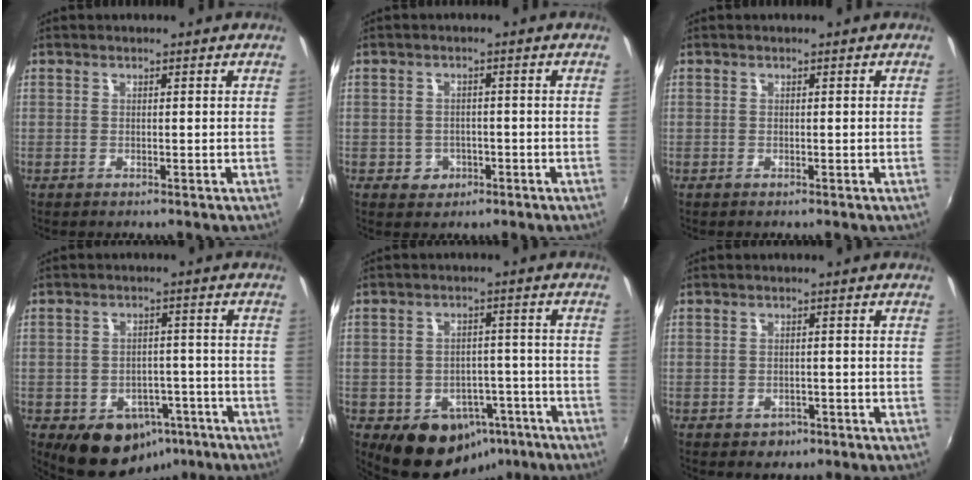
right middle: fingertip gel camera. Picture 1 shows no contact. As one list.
[{"total": 3.4, "force": [-1.2, 3.1, 0.6], "torque": [-0.019, 0.006, -0.012]}, {"total": 0.0}, {"total": 10.2, "force": [-5.9, 7.4, 3.8], "torque": [-0.072, 0.024, -0.054]}, {"total": 10.6, "force": [-6.2, 7.8, 3.7], "torque": [-0.066, 0.029, -0.054]}, {"total": 2.6, "force": [-1.4, 2.1, 0.8], "torque": [-0.019, -0.002, -0.015]}]